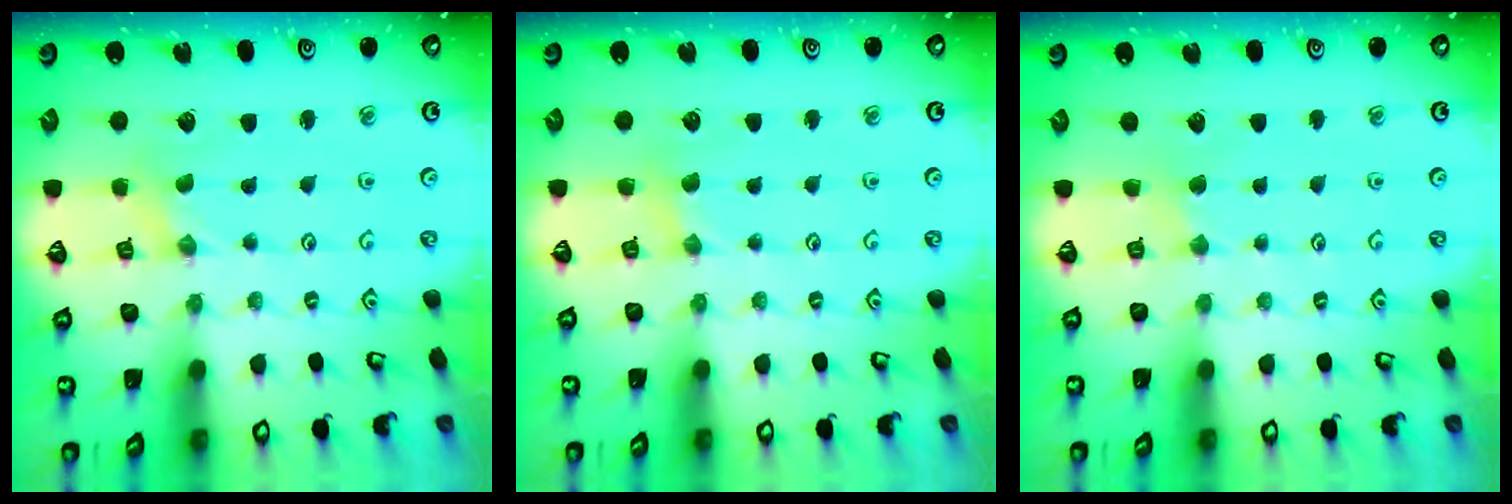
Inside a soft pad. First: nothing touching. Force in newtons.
{"total": 2.7, "press": 2.7, "slide": 0.4}
{"total": 2.2, "press": 2.2, "slide": 0.3}